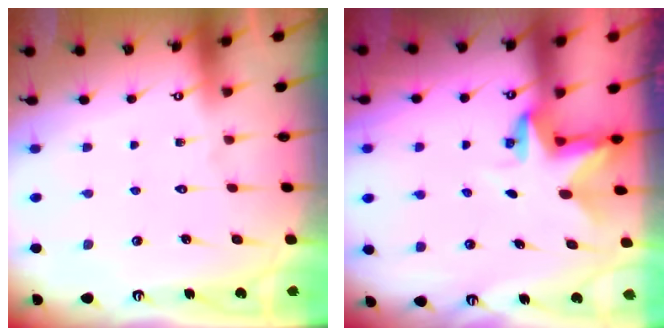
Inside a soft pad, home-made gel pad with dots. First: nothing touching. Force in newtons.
{"total": 2.9, "press": 2.9, "slide": 0.2}